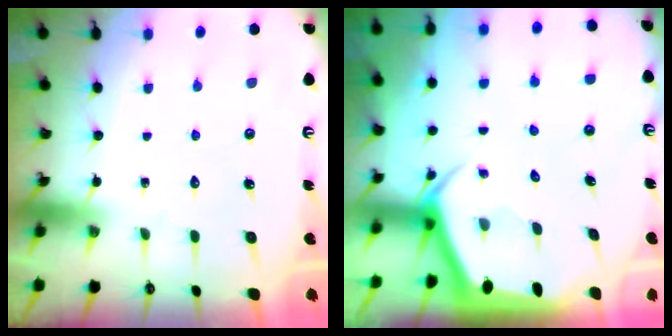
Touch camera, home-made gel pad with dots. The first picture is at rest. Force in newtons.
{"total": 4.0, "press": 4.0, "slide": 0.3}